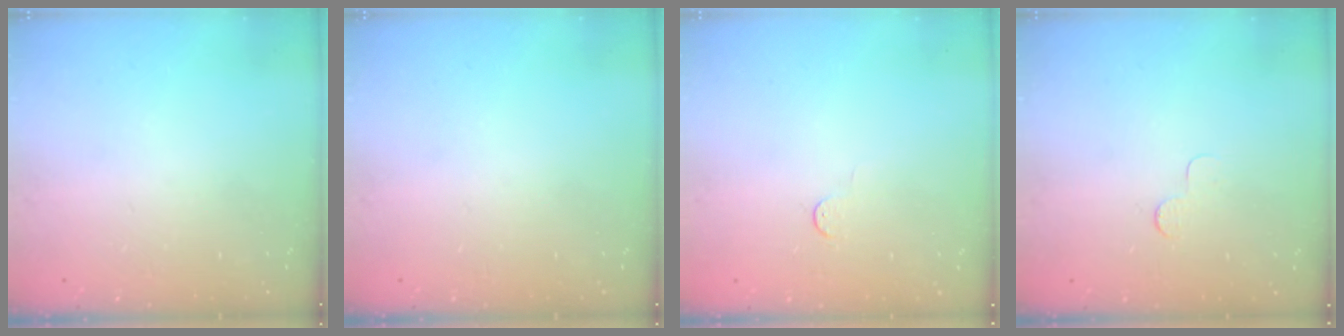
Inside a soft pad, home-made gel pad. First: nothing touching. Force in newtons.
{"total": 0.0}
{"total": 2.8, "press": 2.8, "slide": 0.4}
{"total": 3.0, "press": 2.9, "slide": 0.3}